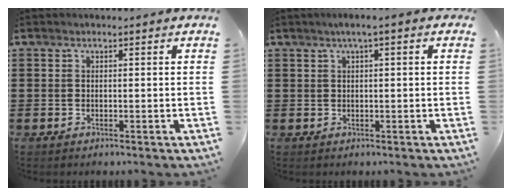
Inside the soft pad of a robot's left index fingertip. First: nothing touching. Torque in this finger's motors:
{"motor_torque": [1.40, -0.74, 0.49, 0.09]}